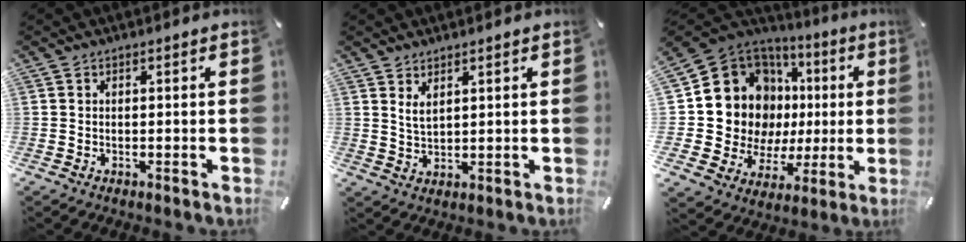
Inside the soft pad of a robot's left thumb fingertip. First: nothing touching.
{"total": 3.1, "force": [2.2, 1.1, 1.8], "torque": [-0.040, -0.005, 0.040]}
{"total": 17.5, "force": [3.1, 15.3, 7.8], "torque": [-0.138, -0.045, 0.081]}